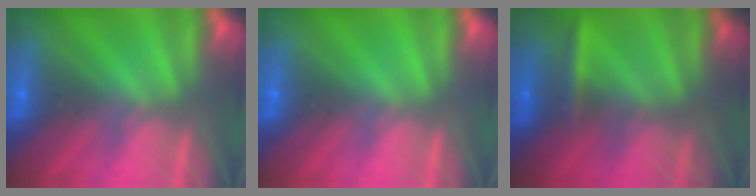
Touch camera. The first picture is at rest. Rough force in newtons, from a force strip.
{"total": 0.0}
{"total": 2.3}